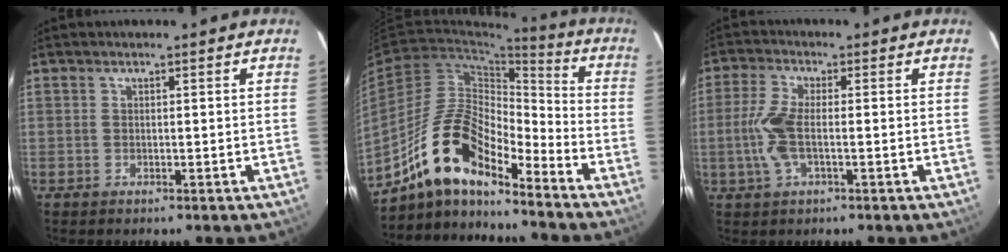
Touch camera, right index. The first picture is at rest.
{"total": 14.9, "force": [-11.3, 4.6, 8.6], "torque": [-0.160, 0.009, -0.220]}
{"total": 7.0, "force": [-1.2, 2.3, 6.5], "torque": [-0.145, 0.001, -0.023]}